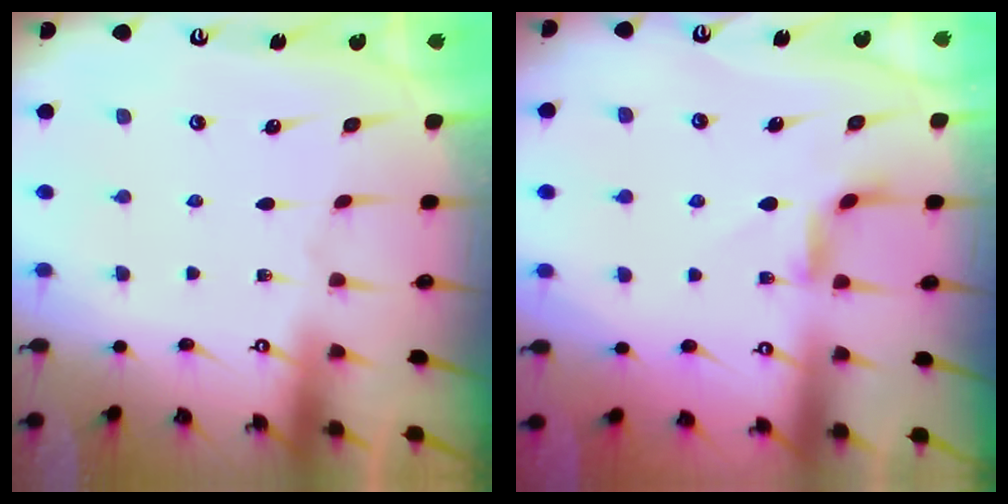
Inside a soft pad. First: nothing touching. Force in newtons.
{"total": 2.9, "press": 2.9, "slide": 0.4}